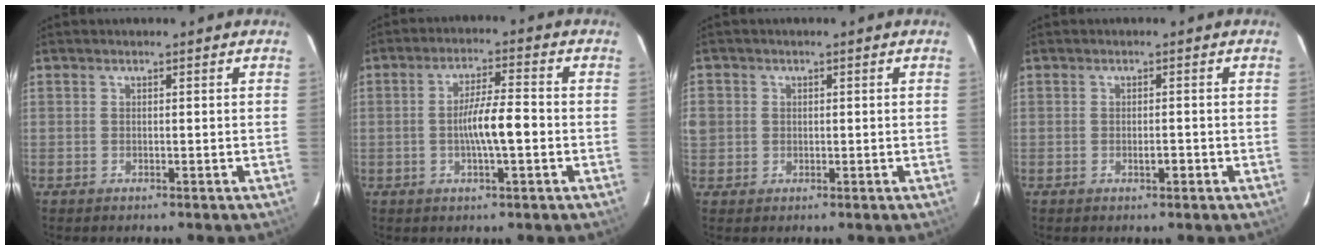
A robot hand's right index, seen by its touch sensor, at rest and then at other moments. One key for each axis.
{"total": 6.6, "fx": -1.2, "fy": 0.7, "fz": 6.5, "tx": -0.121, "ty": 0.006, "tz": -0.022}
{"total": 5.3, "fx": 0.6, "fy": 4.9, "fz": 1.9, "tx": -0.070, "ty": 0.014, "tz": 0.018}
{"total": 1.5, "fx": -0.6, "fy": 0.5, "fz": 1.3, "tx": -0.022, "ty": 0.001, "tz": -0.009}